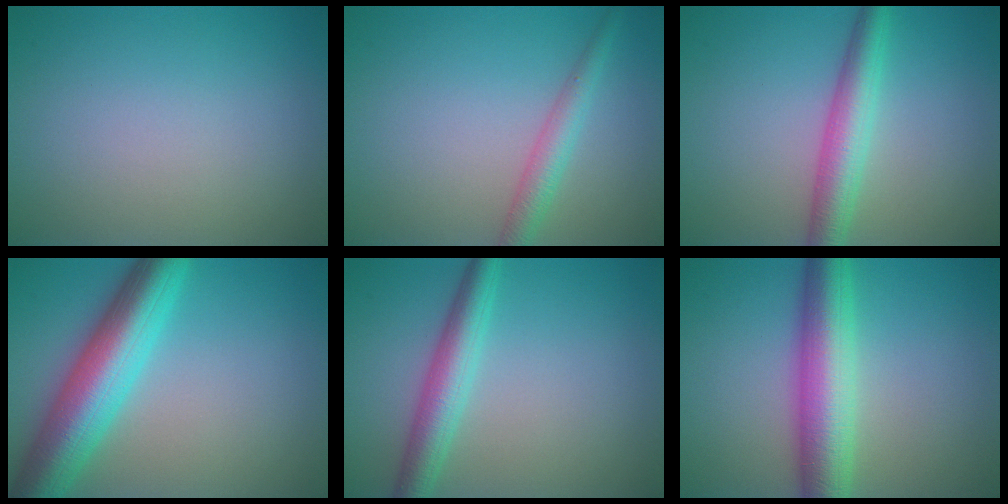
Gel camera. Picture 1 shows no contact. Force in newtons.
{"total": 2.6, "press": 2.6, "slide": 0.1}
{"total": 4.3, "press": 4.3, "slide": 0.1}
{"total": 9.1, "press": 9.1, "slide": 0.3}
{"total": 4.1, "press": 4.1, "slide": 0.0}
{"total": 7.4, "press": 7.4, "slide": 0.2}